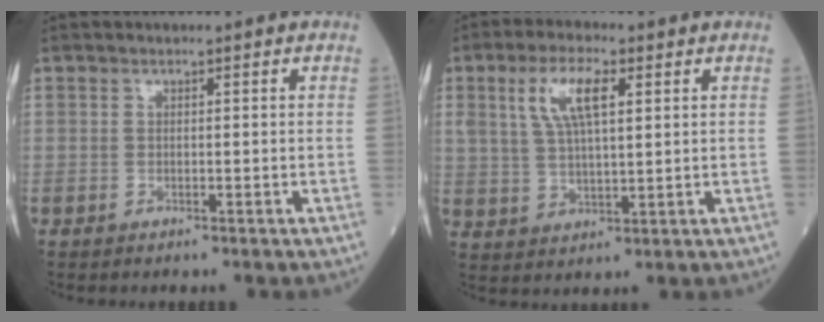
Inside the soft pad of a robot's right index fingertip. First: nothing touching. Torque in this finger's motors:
{"motor_torque": [0.24, 0.12, 0.16, 0.11]}